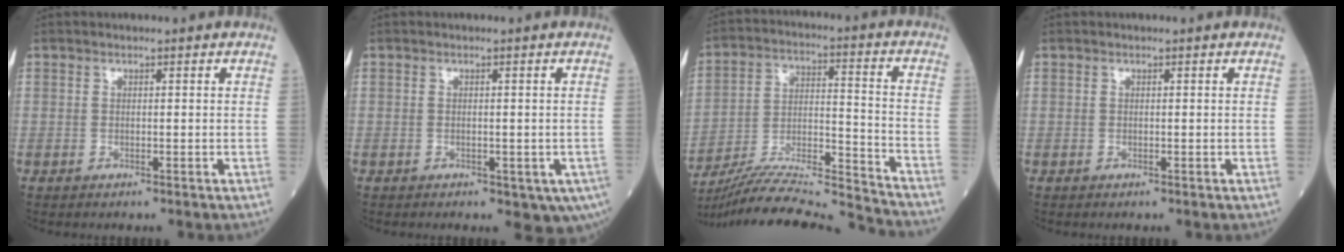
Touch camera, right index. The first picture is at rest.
{"total": 5.2, "force": [-2.6, 2.4, 3.7], "torque": [-0.026, -0.004, -0.032]}
{"total": 20.5, "force": [-19.5, -1.1, 6.1], "torque": [-0.129, -0.005, -0.318]}
{"total": 0.0}